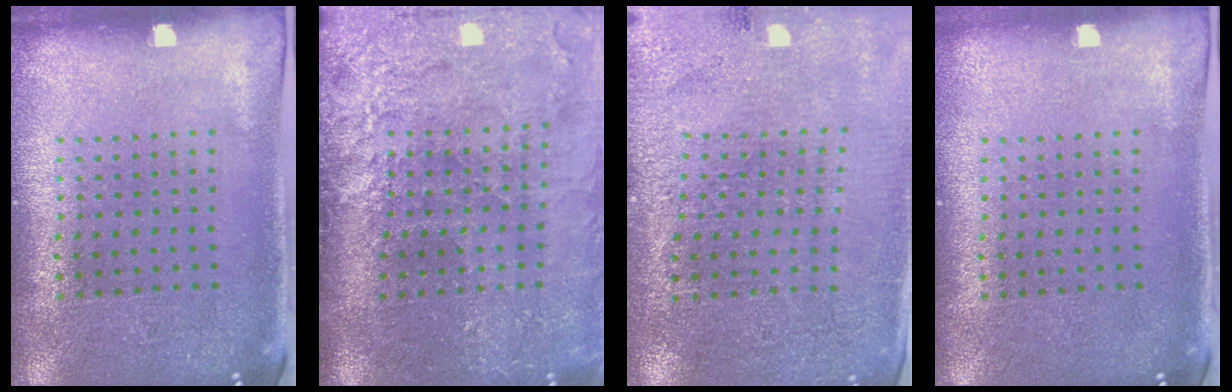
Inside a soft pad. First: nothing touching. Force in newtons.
{"total": 4.4, "press": 3.4, "slide": 2.7}
{"total": 2.8, "press": 2.8, "slide": 0.1}
{"total": 0.0}